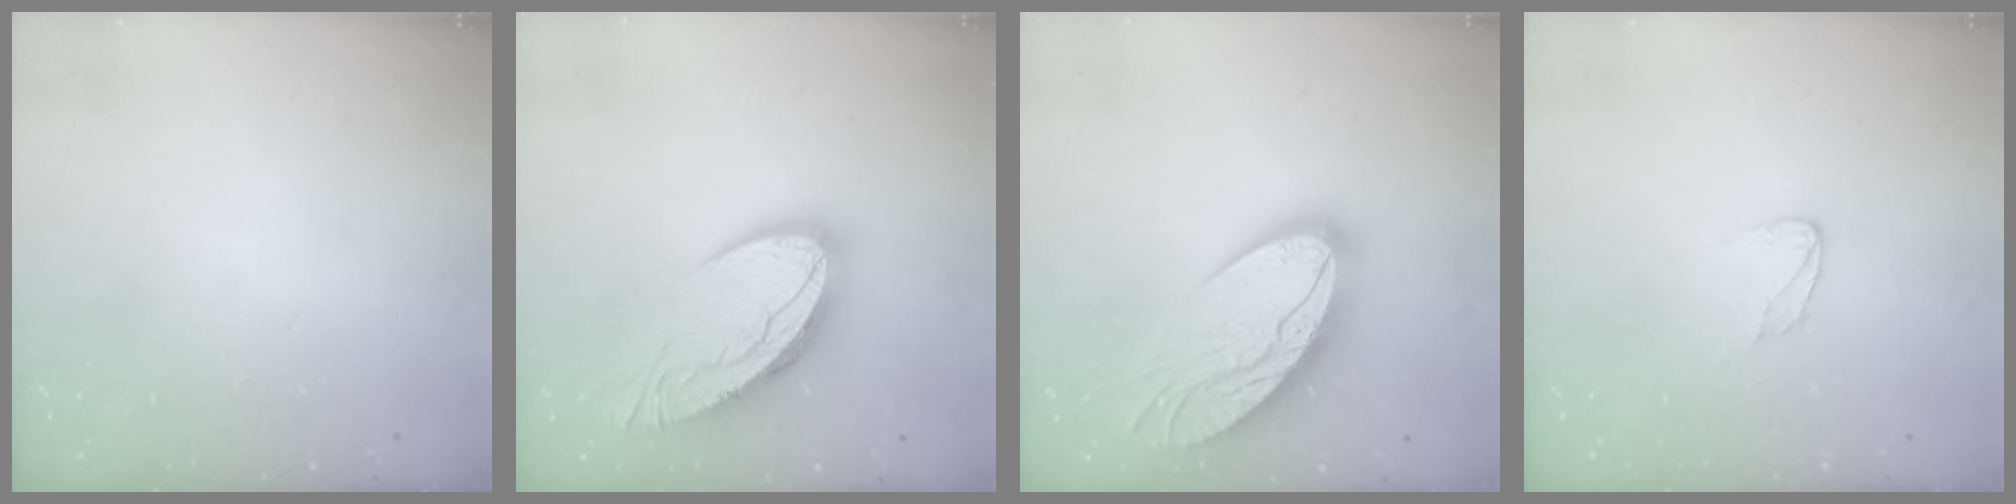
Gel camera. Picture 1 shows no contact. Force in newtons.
{"total": 15.5, "press": 15.4, "slide": 1.3}
{"total": 16.8, "press": 16.7, "slide": 1.5}
{"total": 4.2, "press": 4.2, "slide": 0.4}